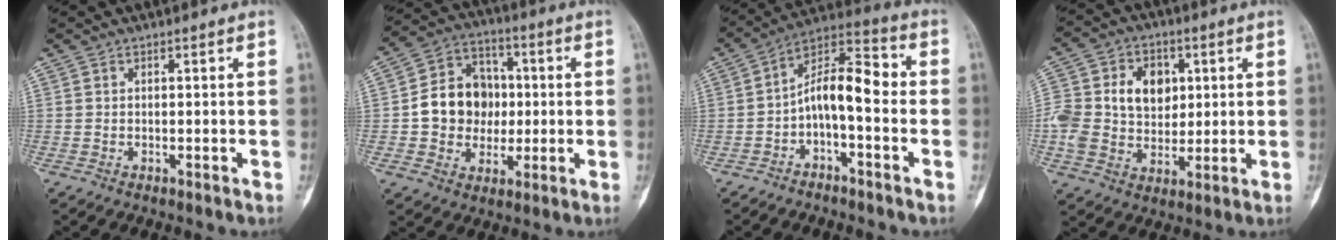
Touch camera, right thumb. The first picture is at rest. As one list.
[{"total": 13.1, "force": [-0.1, 11.2, 6.8], "torque": [-0.072, 0.025, -0.002]}, {"total": 10.6, "force": [-2.1, 4.7, 9.3], "torque": [-0.145, 0.061, -0.044]}, {"total": 16.8, "force": [2.7, 13.0, 10.2], "torque": [-0.185, 0.014, 0.056]}]